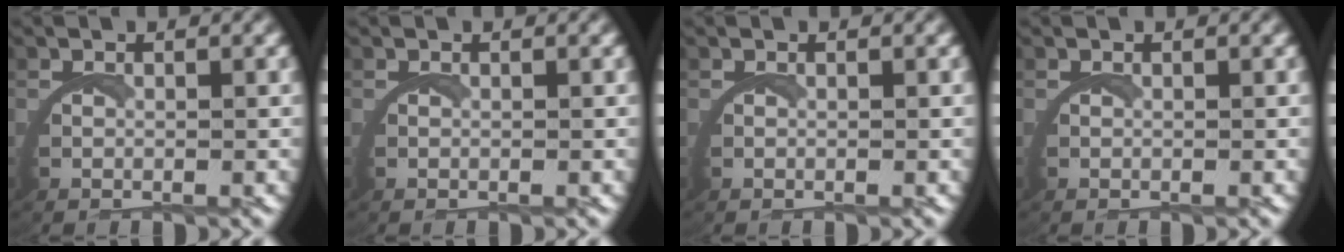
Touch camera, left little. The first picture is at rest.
{"total": 0.0}
{"total": 0.0}
{"total": 0.0}